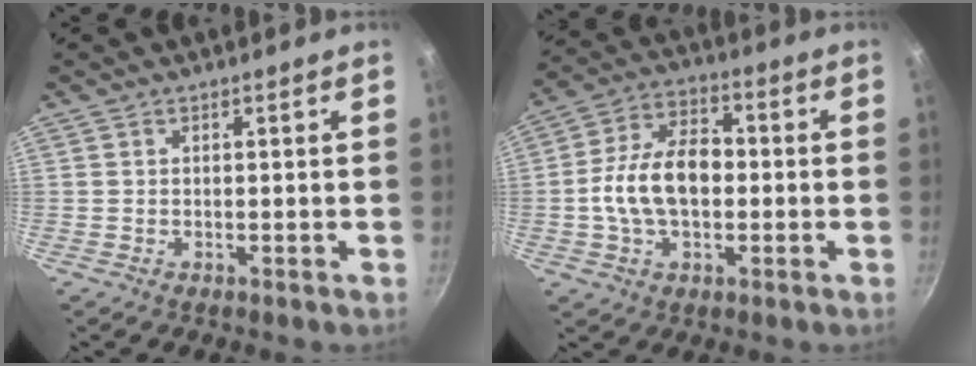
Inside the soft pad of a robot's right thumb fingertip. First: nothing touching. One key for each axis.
{"total": 13.4, "fx": -1.0, "fy": 8.5, "fz": 10.3, "tx": -0.158, "ty": 0.032, "tz": -0.030}